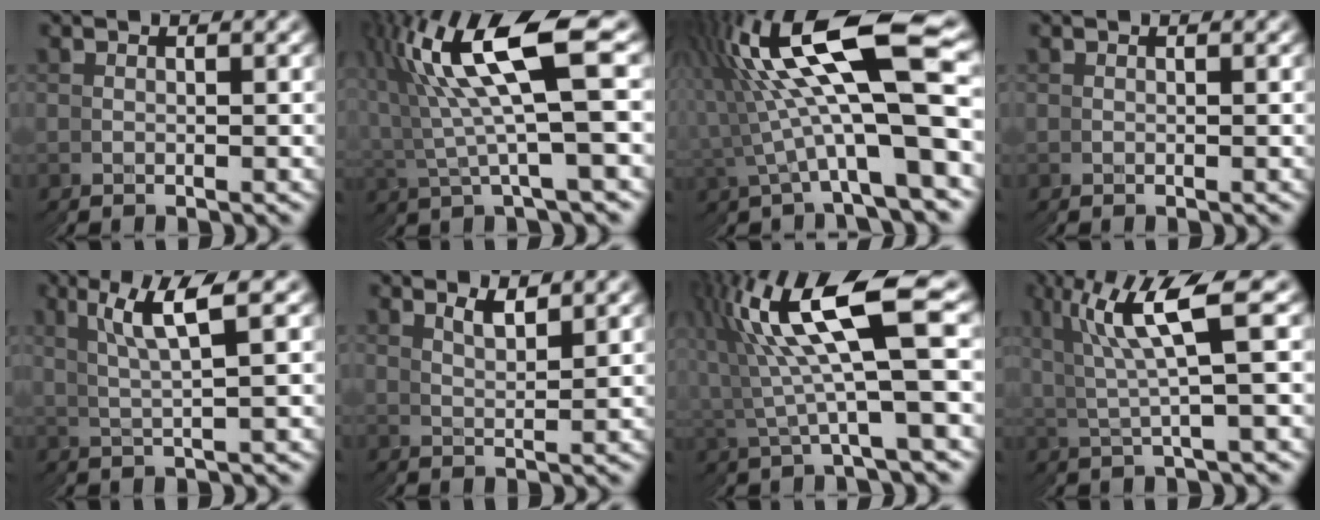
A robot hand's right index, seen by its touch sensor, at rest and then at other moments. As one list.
[{"total": 8.6, "force": [2.6, 4.0, 7.1], "torque": [-0.125, 0.018, 0.037]}, {"total": 10.9, "force": [2.4, 4.9, 9.4], "torque": [-0.177, 0.009, 0.039]}, {"total": 0.0}, {"total": 3.0, "force": [2.2, 0.3, 2.1], "torque": [-0.045, 0.006, 0.033]}, {"total": 1.8, "force": [1.8, -0.1, 0.2], "torque": [-0.012, -0.001, 0.030]}, {"total": 9.7, "force": [2.8, 4.6, 8.0], "torque": [-0.134, 0.019, 0.037]}, {"total": 5.4, "force": [2.3, 1.9, 4.6], "torque": [-0.090, 0.006, 0.037]}]